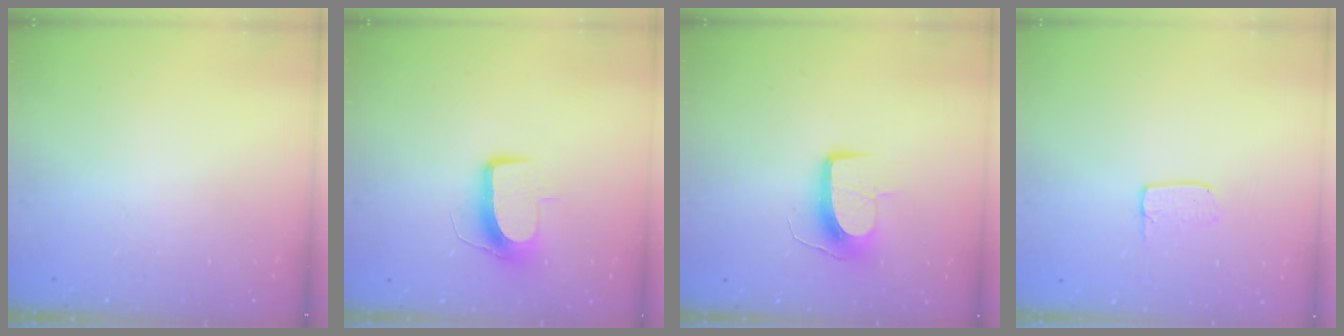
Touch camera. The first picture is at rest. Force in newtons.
{"total": 9.6, "press": 9.6, "slide": 0.2}
{"total": 10.7, "press": 10.7, "slide": 0.4}
{"total": 3.6, "press": 3.5, "slide": 0.2}